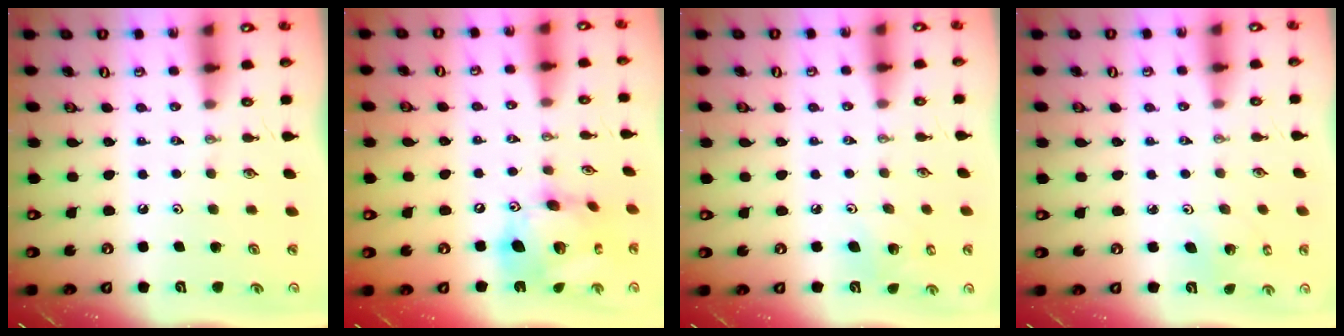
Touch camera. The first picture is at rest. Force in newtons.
{"total": 19.4, "press": 19.2, "slide": 2.0}
{"total": 5.5, "press": 5.2, "slide": 1.5}
{"total": 2.6, "press": 2.6, "slide": 0.2}